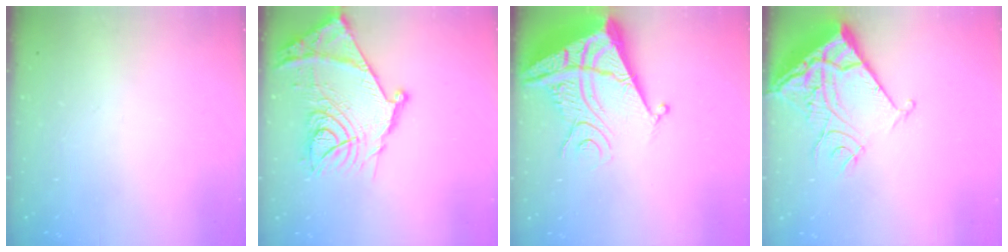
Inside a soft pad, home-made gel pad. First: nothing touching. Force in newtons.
{"total": 22.8, "press": 22.7, "slide": 1.7}
{"total": 13.1, "press": 13.0, "slide": 1.6}
{"total": 12.8, "press": 12.7, "slide": 1.7}